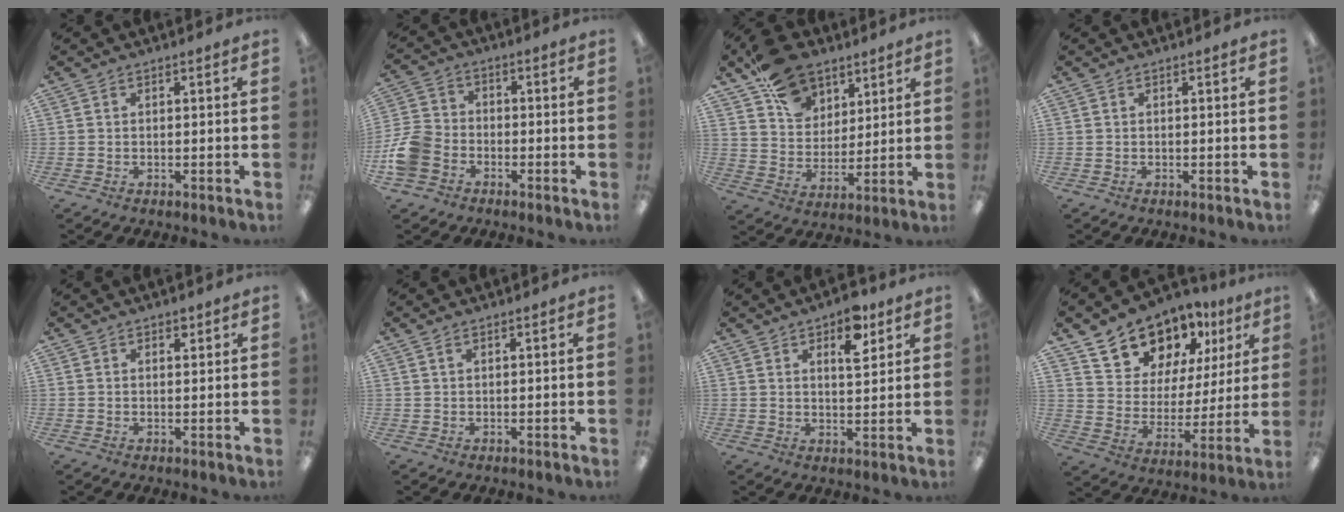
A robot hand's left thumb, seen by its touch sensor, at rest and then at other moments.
{"total": 9.3, "force": [-4.2, 7.0, 4.4], "torque": [-0.103, 0.032, -0.077]}
{"total": 15.5, "force": [10.2, 10.1, 5.7], "torque": [-0.099, -0.053, 0.195]}
{"total": 0.0}
{"total": 1.6, "force": [1.2, 1.0, 0.5], "torque": [-0.002, -0.002, 0.020]}
{"total": 1.3, "force": [0.8, 0.6, 0.9], "torque": [-0.021, 0.002, 0.013]}
{"total": 8.6, "force": [5.2, 4.0, 5.5], "torque": [-0.064, -0.023, 0.083]}
{"total": 15.1, "force": [12.6, 7.8, 3.4], "torque": [-0.078, -0.094, 0.235]}